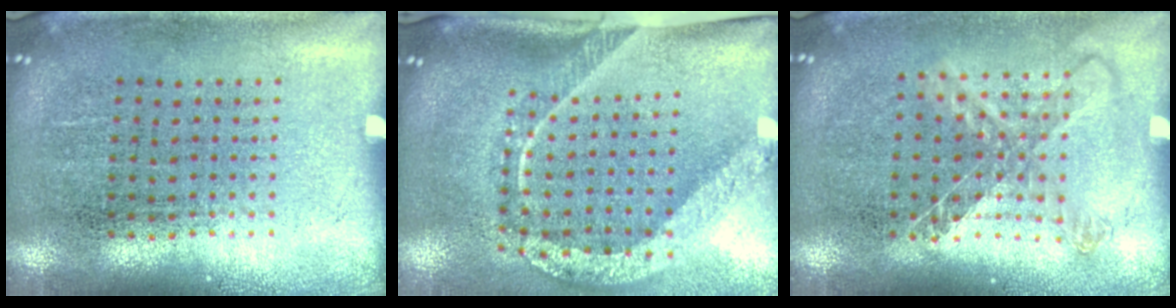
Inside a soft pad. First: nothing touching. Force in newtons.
{"total": 2.4, "press": 1.7, "slide": 1.7}
{"total": 1.2, "press": 1.0, "slide": 0.6}